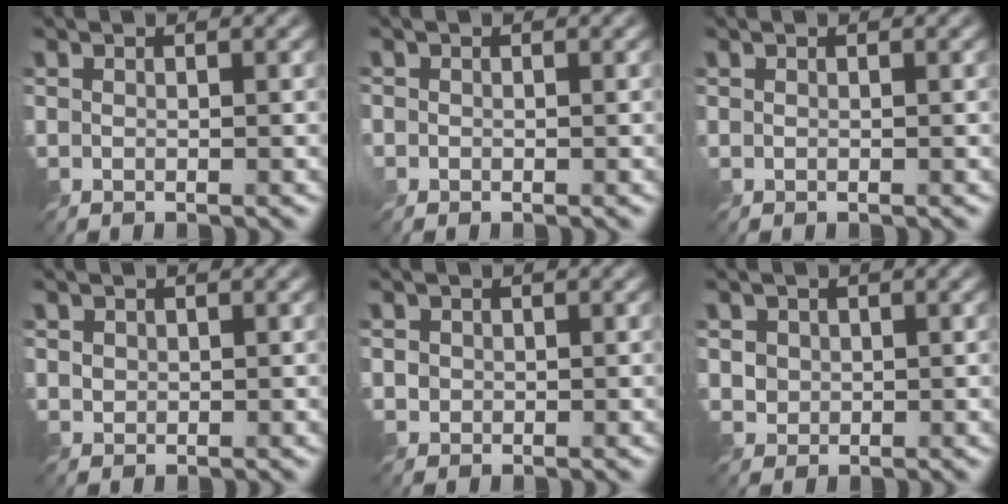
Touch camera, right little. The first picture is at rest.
{"total": 0.7, "force": [-0.3, 0.7, 0.1], "torque": [-0.001, 0.001, -0.010]}
{"total": 0.0}
{"total": 0.7, "force": [0.2, 0.6, 0.2], "torque": [-0.007, -0.003, 0.007]}
{"total": 0.9, "force": [0.0, 0.8, 0.2], "torque": [-0.004, -0.005, 0.004]}
{"total": 2.0, "force": [0.6, 1.7, 0.8], "torque": [-0.035, -0.002, 0.029]}